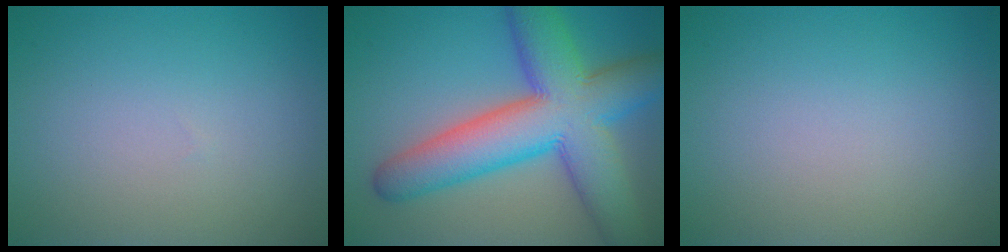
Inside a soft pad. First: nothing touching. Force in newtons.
{"total": 11.9, "press": 11.9, "slide": 0.6}
{"total": 0.0}